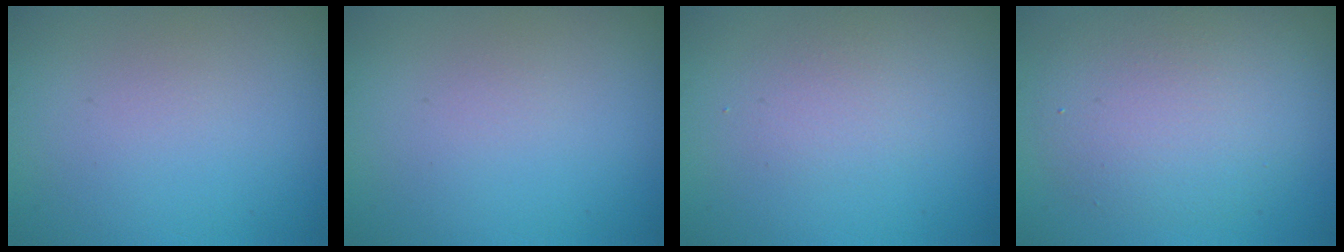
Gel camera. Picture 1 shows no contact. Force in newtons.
{"total": 0.0}
{"total": 1.8, "press": 1.8, "slide": 0.0}
{"total": 5.7, "press": 5.7, "slide": 0.5}